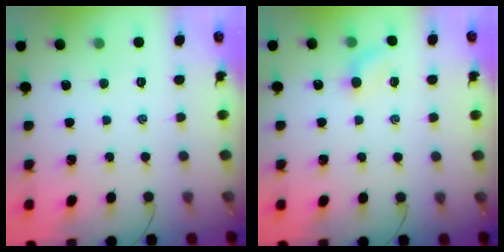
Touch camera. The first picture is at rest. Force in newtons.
{"total": 5.4, "press": 5.3, "slide": 1.3}